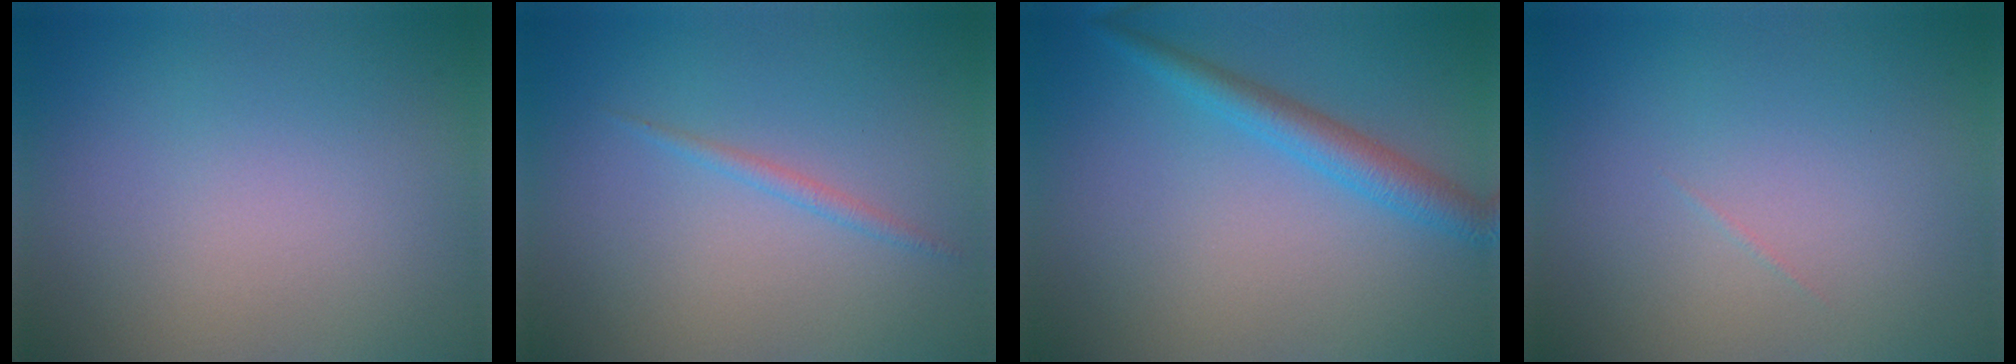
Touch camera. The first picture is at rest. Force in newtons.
{"total": 0.9, "press": 0.9, "slide": 0.1}
{"total": 2.8, "press": 2.8, "slide": 0.0}
{"total": 0.0}